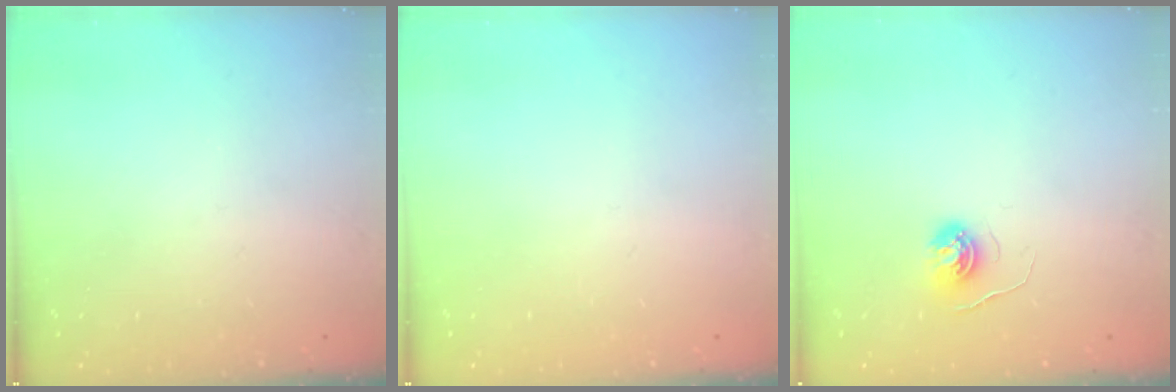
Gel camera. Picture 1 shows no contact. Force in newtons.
{"total": 0.0}
{"total": 5.0, "press": 5.0, "slide": 0.4}